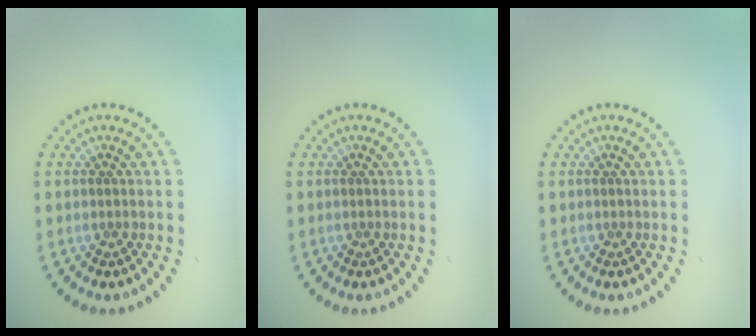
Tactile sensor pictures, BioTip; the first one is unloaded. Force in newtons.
{"total": 0.0}
{"total": 0.0}